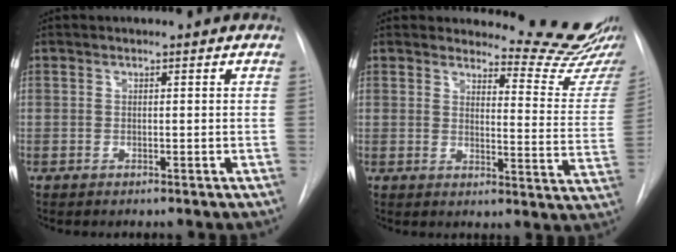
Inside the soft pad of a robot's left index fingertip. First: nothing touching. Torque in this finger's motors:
{"motor_torque": [0.94, -1.18, 0.09, -0.05]}